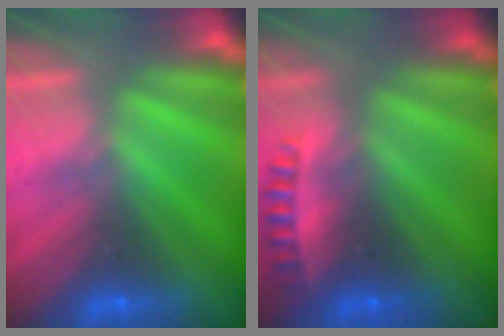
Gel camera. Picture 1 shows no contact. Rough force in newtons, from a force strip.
{"total": 2.5}